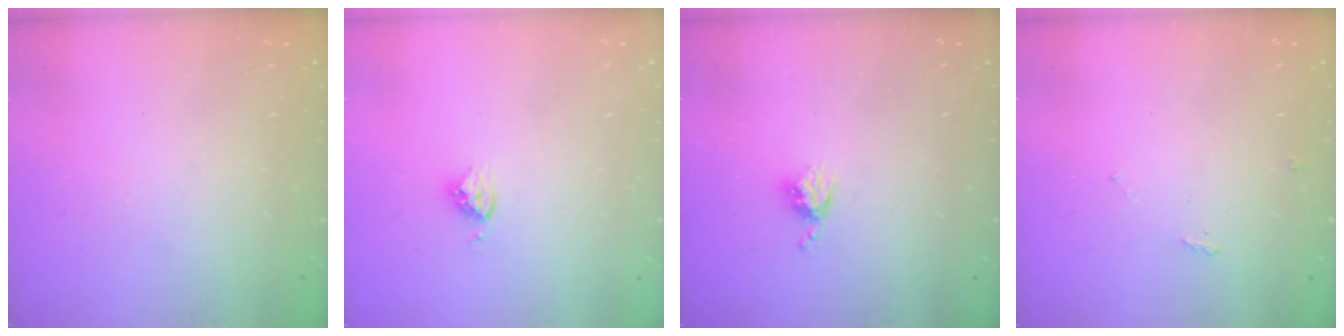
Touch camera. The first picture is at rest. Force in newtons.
{"total": 3.9, "press": 3.8, "slide": 0.4}
{"total": 3.6, "press": 3.6, "slide": 0.4}
{"total": 4.7, "press": 4.7, "slide": 0.6}